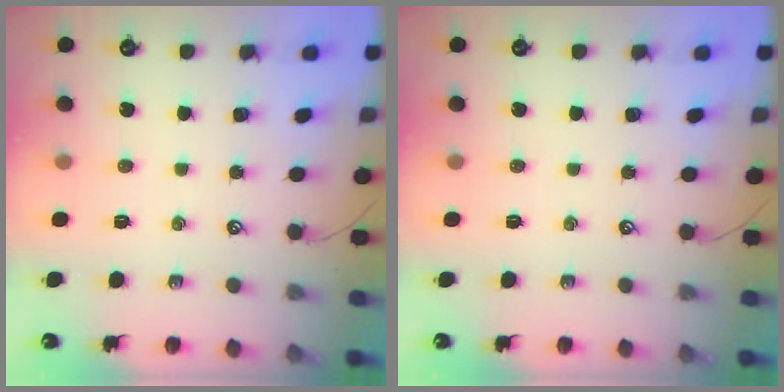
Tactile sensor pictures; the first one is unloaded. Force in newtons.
{"total": 0.0}